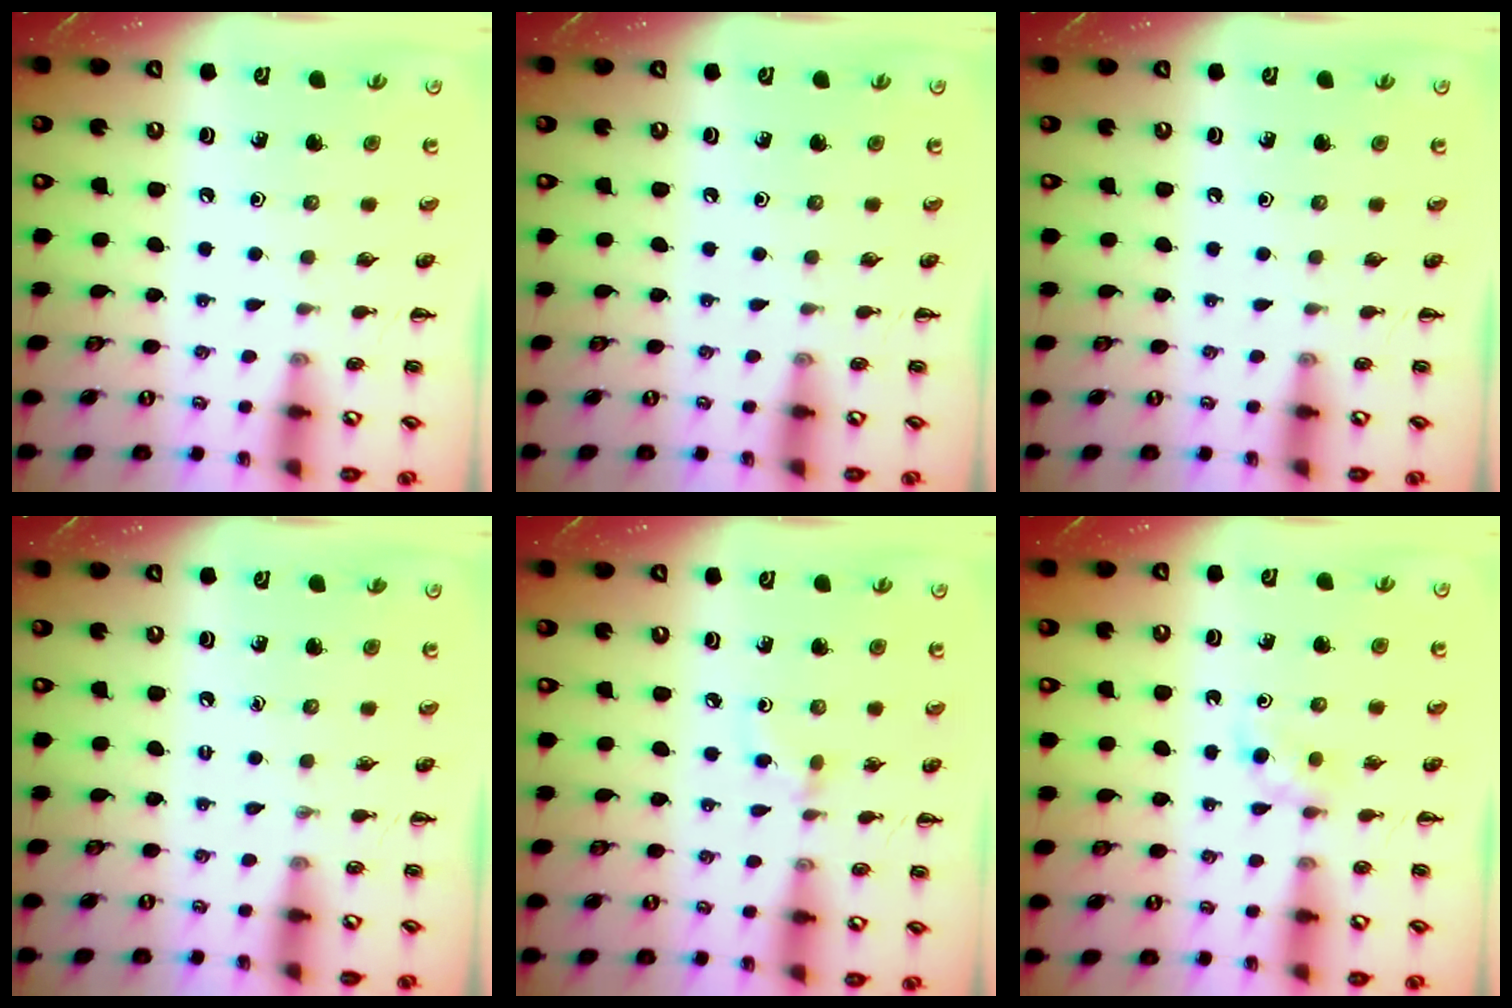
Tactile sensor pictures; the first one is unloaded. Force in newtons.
{"total": 0.0}
{"total": 0.0}
{"total": 0.0}
{"total": 2.6, "press": 2.3, "slide": 1.1}
{"total": 3.3, "press": 3.1, "slide": 0.9}